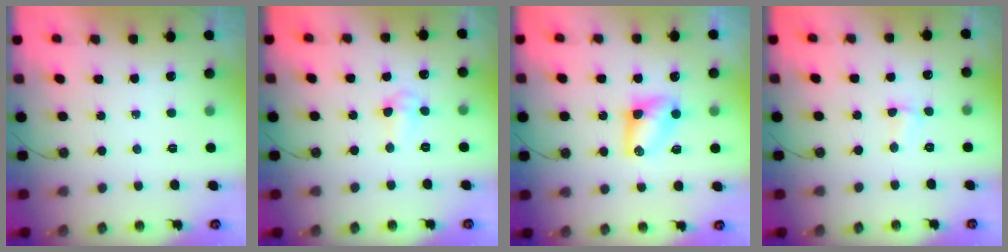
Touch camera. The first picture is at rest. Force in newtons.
{"total": 5.2, "press": 3.9, "slide": 3.4}
{"total": 6.0, "press": 6.0, "slide": 0.8}
{"total": 2.3, "press": 1.9, "slide": 1.4}